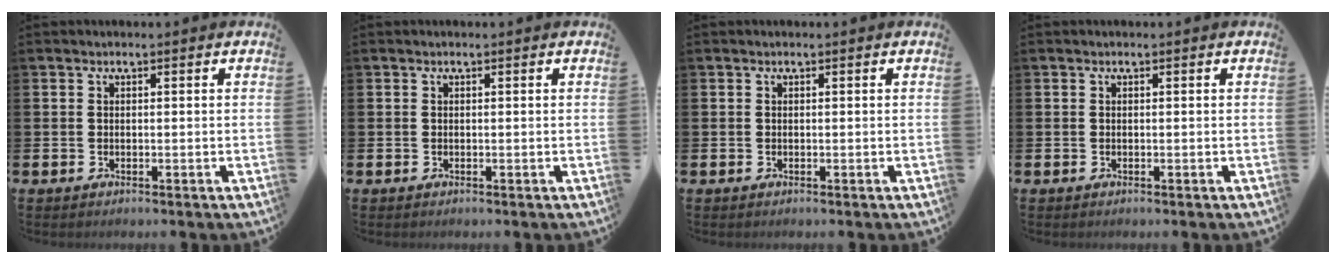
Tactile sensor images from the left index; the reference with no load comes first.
{"total": 0.0}
{"total": 0.0}
{"total": 0.0}